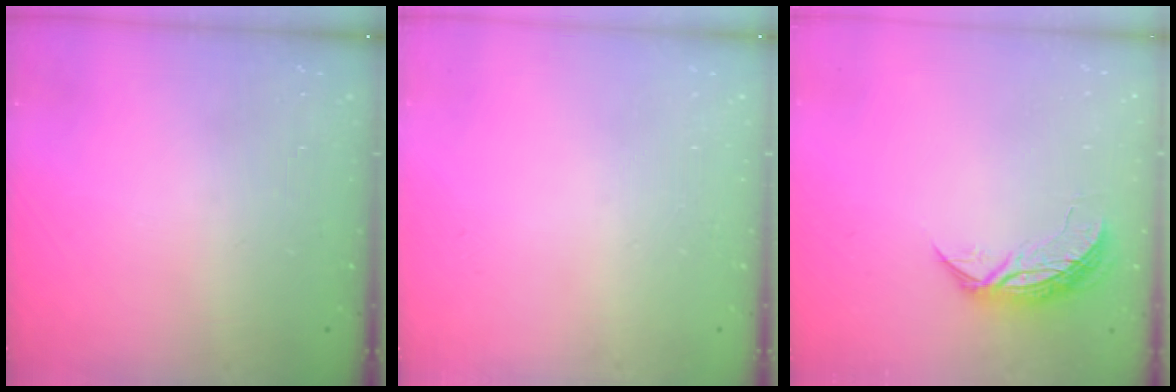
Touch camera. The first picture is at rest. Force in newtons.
{"total": 0.0}
{"total": 7.1, "press": 7.1, "slide": 0.4}